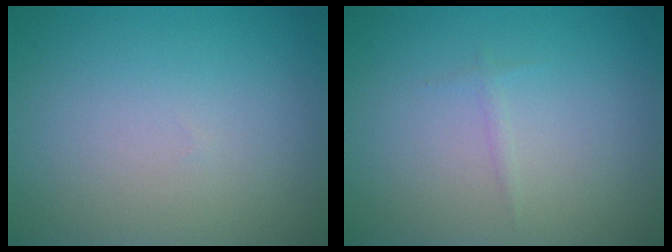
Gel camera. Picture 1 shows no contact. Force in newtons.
{"total": 0.5, "press": 0.5, "slide": 0.1}